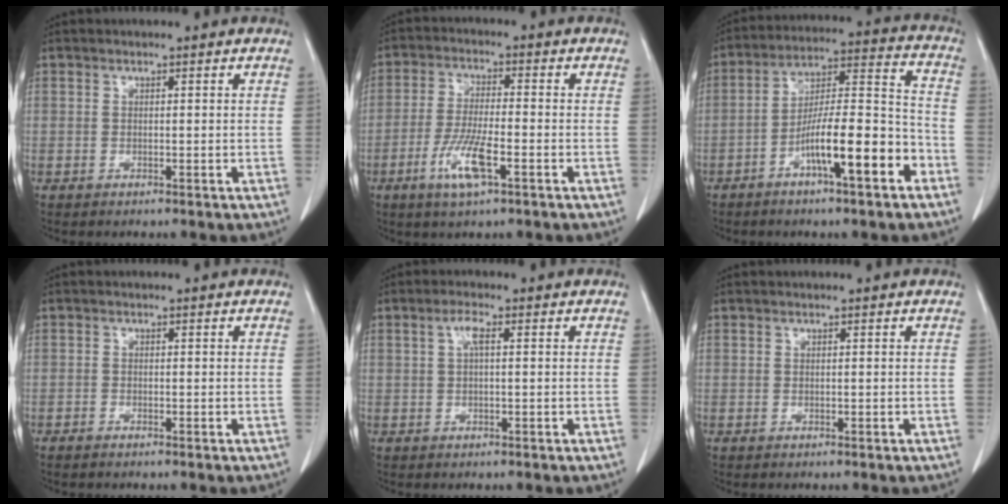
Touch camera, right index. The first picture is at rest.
{"total": 8.3, "force": [-3.7, 1.8, 7.2], "torque": [-0.150, -0.008, -0.065]}
{"total": 14.3, "force": [-6.5, 2.2, 12.5], "torque": [-0.211, 0.015, -0.107]}
{"total": 1.2, "force": [-0.8, 0.6, 0.6], "torque": [-0.016, 0.000, -0.013]}
{"total": 2.7, "force": [0.7, 0.9, 2.5], "torque": [-0.056, 0.011, 0.014]}
{"total": 0.0}